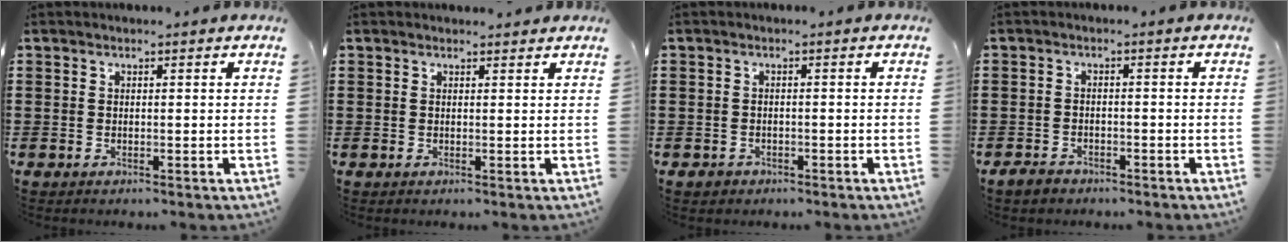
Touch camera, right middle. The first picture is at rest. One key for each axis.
{"total": 1.0, "fx": 0.9, "fy": 0.3, "fz": 0.0, "tx": 0.004, "ty": -0.004, "tz": 0.016}
{"total": 1.0, "fx": -0.6, "fy": 0.7, "fz": 0.0, "tx": -0.002, "ty": 0.001, "tz": -0.014}
{"total": 1.8, "fx": -1.6, "fy": 0.9, "fz": 0.3, "tx": -0.009, "ty": 0.002, "tz": -0.033}